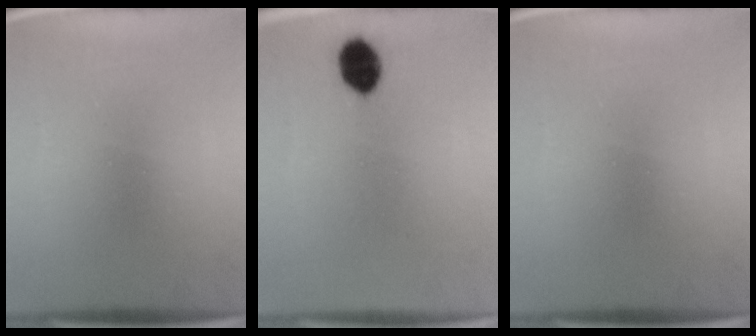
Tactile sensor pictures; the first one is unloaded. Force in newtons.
{"total": 6.5}
{"total": 0.0}